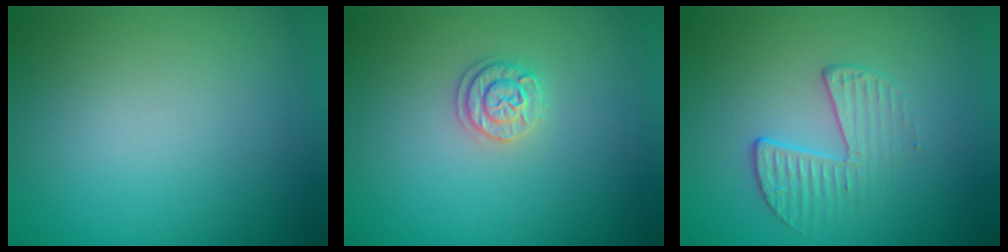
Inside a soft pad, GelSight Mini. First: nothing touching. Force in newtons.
{"total": 1.7, "press": 1.7, "slide": 0.3}
{"total": 2.2, "press": 1.3, "slide": 1.8}